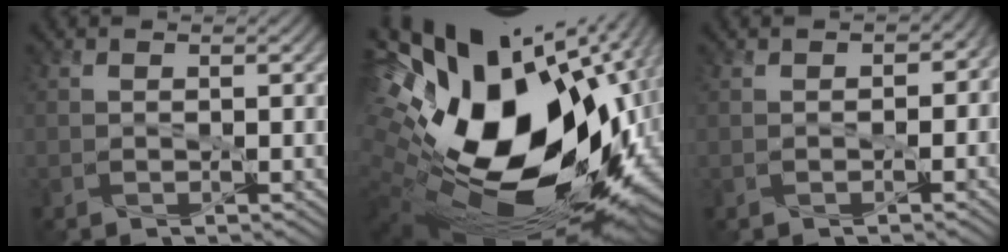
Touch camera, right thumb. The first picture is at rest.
{"total": 23.9, "force": [2.1, 14.1, 19.2], "torque": [-0.358, -0.057, 0.058]}
{"total": 1.6, "force": [-0.3, 1.4, 0.6], "torque": [-0.013, -0.002, -0.004]}